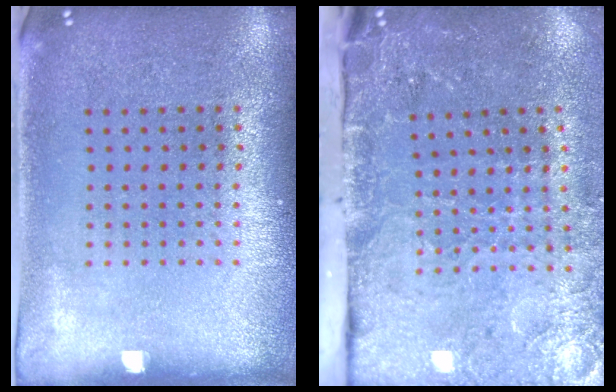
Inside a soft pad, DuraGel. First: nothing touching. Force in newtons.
{"total": 3.7, "press": 3.4, "slide": 1.5}